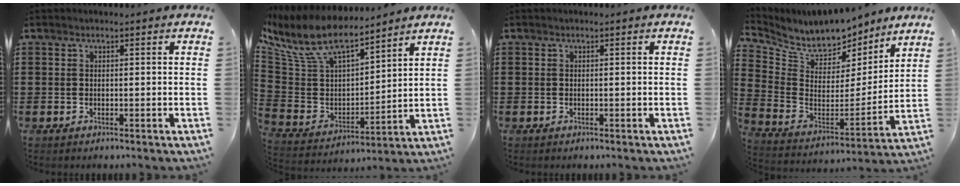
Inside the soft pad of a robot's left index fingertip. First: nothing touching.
{"total": 11.1, "force": [8.8, 3.6, 5.7], "torque": [-0.153, -0.050, 0.156]}
{"total": 0.0}
{"total": 8.9, "force": [8.2, 2.7, 2.1], "torque": [-0.080, -0.059, 0.145]}